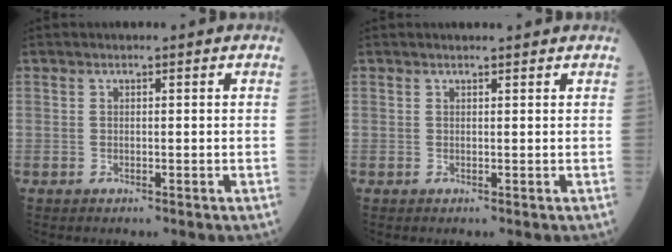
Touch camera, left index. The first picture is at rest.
{"total": 0.9, "force": [0.8, 0.4, 0.0], "torque": [-0.007, 0.009, 0.011]}